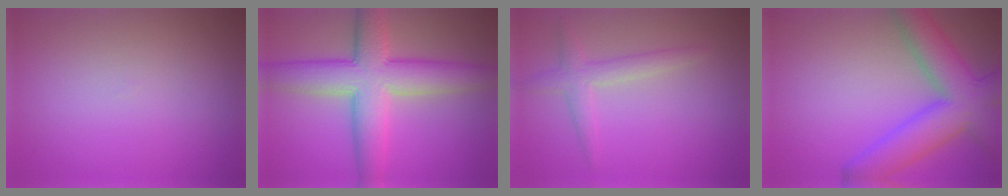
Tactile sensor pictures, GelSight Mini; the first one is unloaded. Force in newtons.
{"total": 8.6, "press": 8.6, "slide": 0.2}
{"total": 2.4, "press": 2.4, "slide": 0.1}
{"total": 8.6, "press": 8.6, "slide": 0.4}